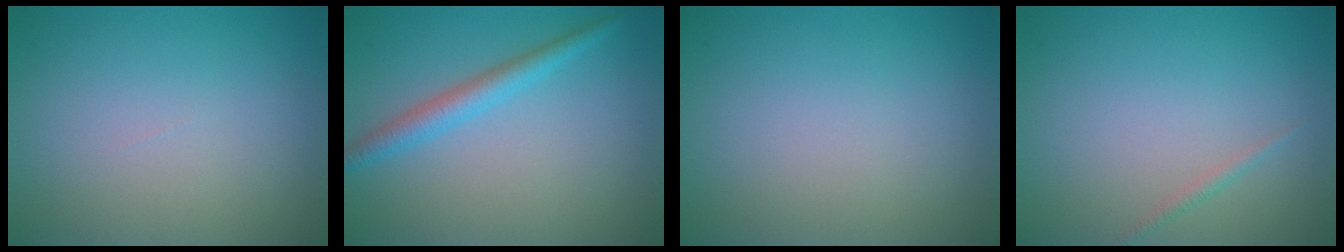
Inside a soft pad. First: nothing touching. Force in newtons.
{"total": 2.5, "press": 2.5, "slide": 0.1}
{"total": 0.0}
{"total": 0.7, "press": 0.7, "slide": 0.0}